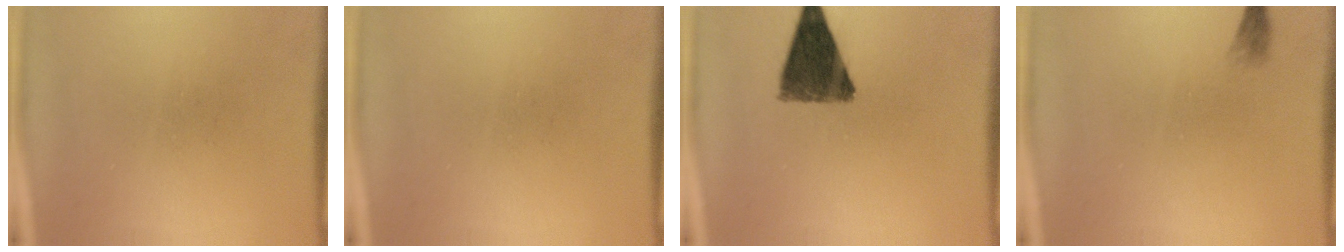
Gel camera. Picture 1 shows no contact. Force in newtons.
{"total": 0.0}
{"total": 10.4}
{"total": 1.1}